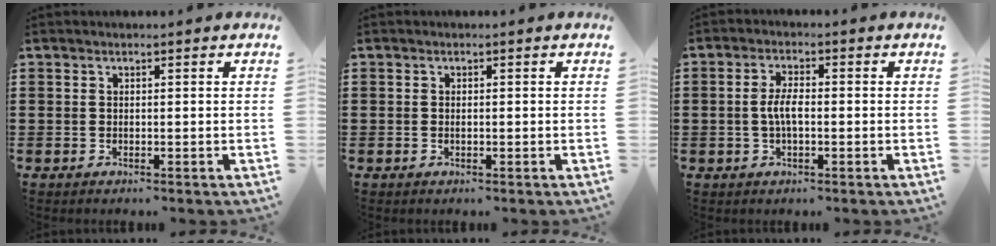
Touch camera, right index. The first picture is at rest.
{"total": 0.6, "force": [-0.2, 0.2, 0.5], "torque": [-0.012, -0.003, -0.003]}
{"total": 3.7, "force": [-0.5, 1.3, 3.4], "torque": [-0.077, -0.001, -0.015]}